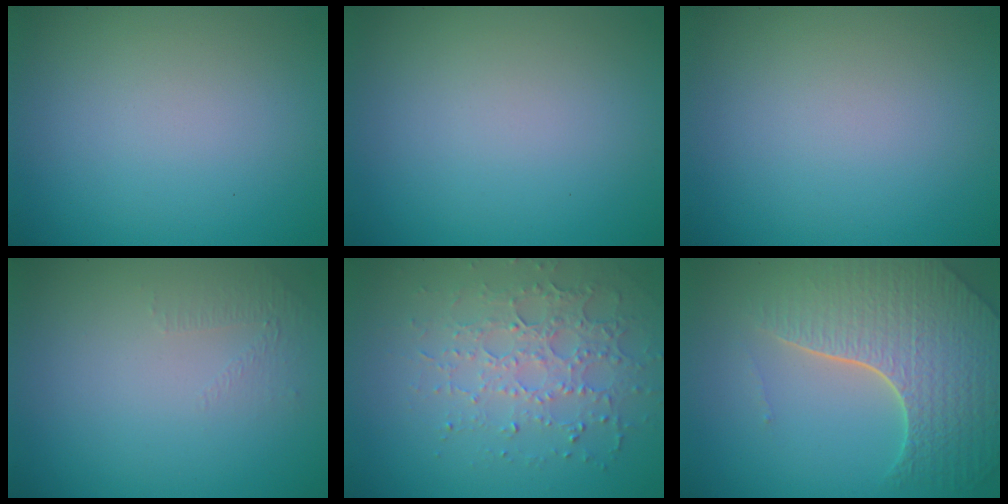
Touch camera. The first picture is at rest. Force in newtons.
{"total": 0.0}
{"total": 0.0}
{"total": 0.9, "press": 0.4, "slide": 0.8}
{"total": 3.8, "press": 3.6, "slide": 1.2}
{"total": 8.2, "press": 5.8, "slide": 5.9}